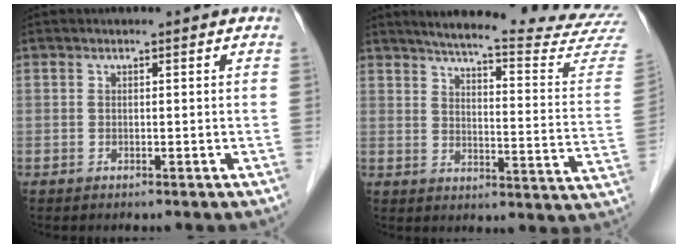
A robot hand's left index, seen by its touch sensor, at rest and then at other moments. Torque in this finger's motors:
{"motor_torque": [0.61, -0.95, 0.06, 0.02]}